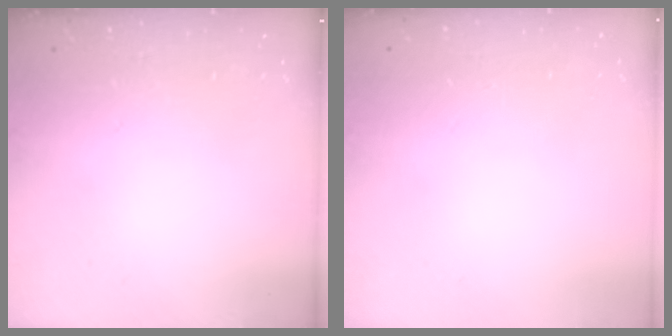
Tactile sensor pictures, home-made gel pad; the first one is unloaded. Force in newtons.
{"total": 0.0}